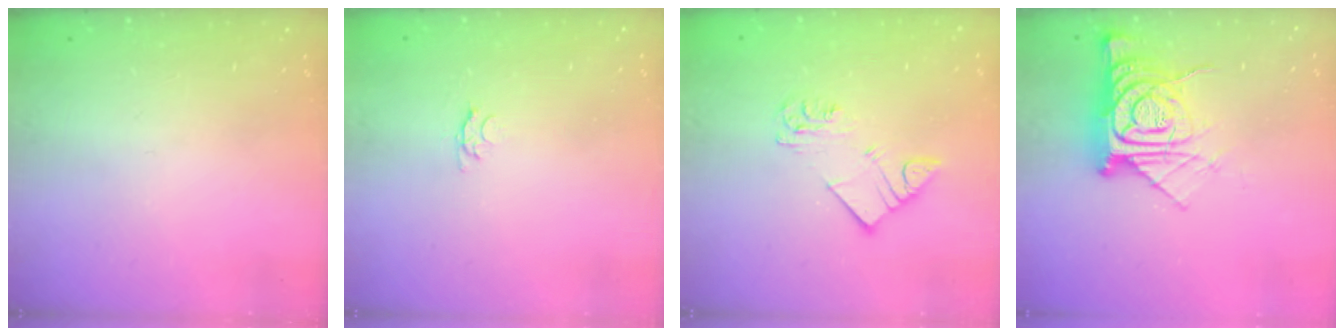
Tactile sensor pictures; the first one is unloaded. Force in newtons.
{"total": 3.3, "press": 3.2, "slide": 0.5}
{"total": 5.9, "press": 5.9, "slide": 0.4}
{"total": 14.6, "press": 14.5, "slide": 1.4}